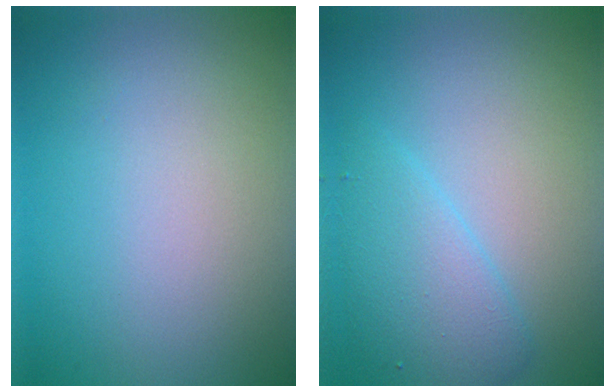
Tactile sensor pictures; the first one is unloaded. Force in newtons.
{"total": 3.4, "press": 3.4, "slide": 0.2}